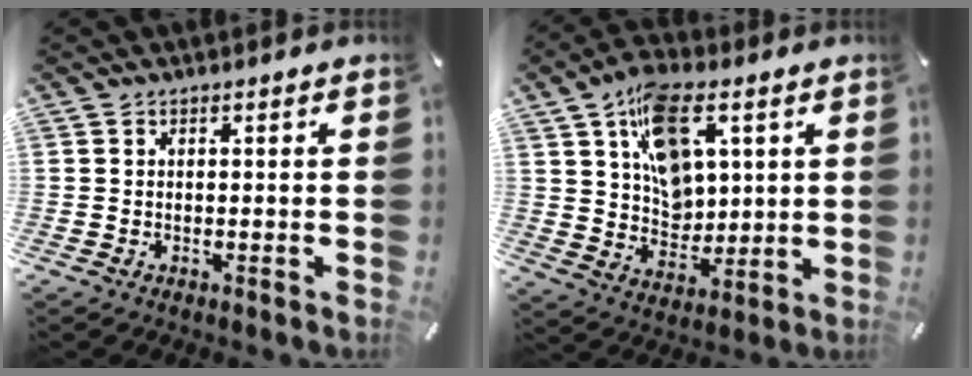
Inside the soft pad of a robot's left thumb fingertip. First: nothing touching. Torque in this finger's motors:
{"motor_torque": [0.95, 0.23, 0.76, 0.18, 0.07]}